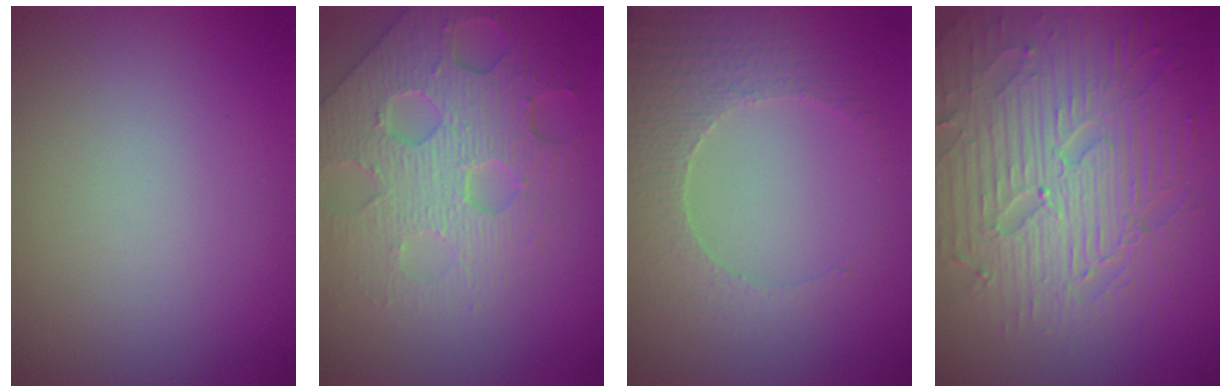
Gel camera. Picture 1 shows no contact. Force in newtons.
{"total": 6.8, "press": 5.4, "slide": 4.2}
{"total": 4.7, "press": 3.6, "slide": 3.0}
{"total": 8.9, "press": 6.3, "slide": 6.4}